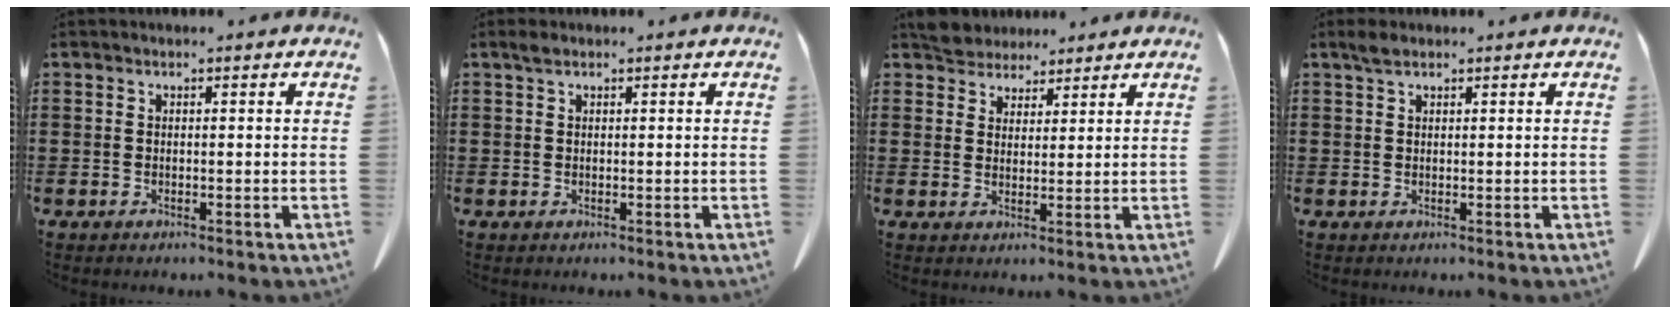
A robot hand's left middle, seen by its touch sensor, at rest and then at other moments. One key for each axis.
{"total": 0.9, "fx": 0.5, "fy": 0.5, "fz": 0.5, "tx": -0.013, "ty": 0.001, "tz": 0.011}
{"total": 4.5, "fx": 4.2, "fy": 1.5, "fz": 0.3, "tx": -0.023, "ty": -0.007, "tz": 0.083}
{"total": 1.6, "fx": 1.1, "fy": 0.6, "fz": 0.9, "tx": -0.021, "ty": 0.001, "tz": 0.022}